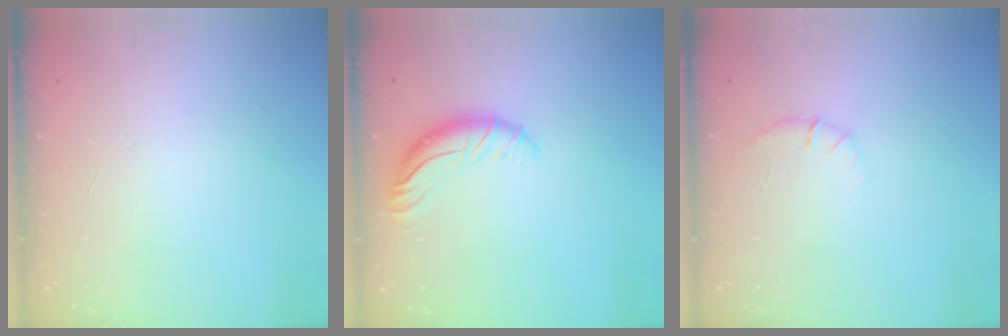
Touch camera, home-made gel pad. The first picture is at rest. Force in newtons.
{"total": 10.1, "press": 10.0, "slide": 1.3}
{"total": 5.4, "press": 5.1, "slide": 1.6}